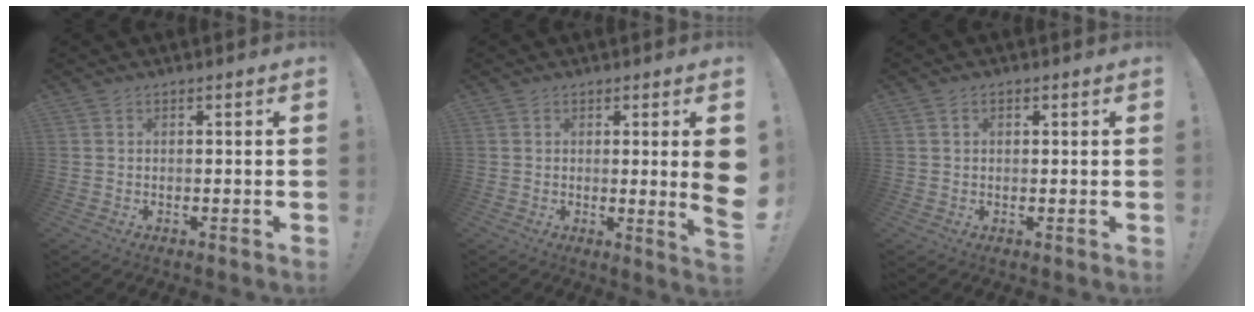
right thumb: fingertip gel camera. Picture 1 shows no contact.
{"total": 7.4, "force": [0.8, -0.3, 7.4], "torque": [-0.100, -0.022, 0.012]}
{"total": 1.1, "force": [0.3, 0.9, 0.6], "torque": [-0.004, 0.002, 0.004]}